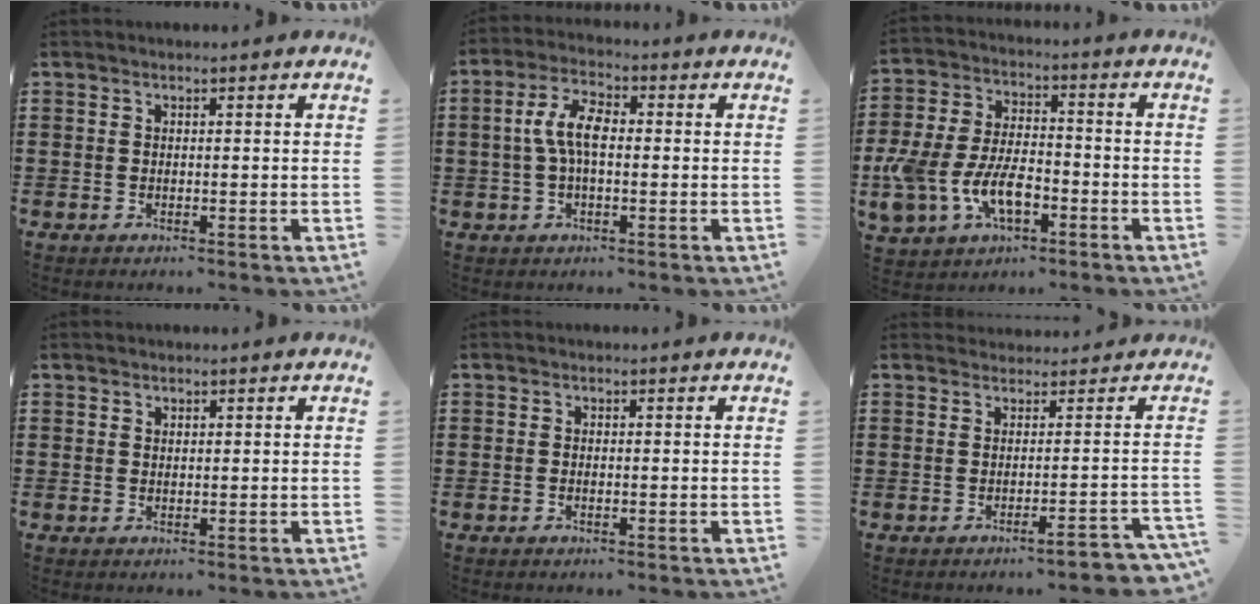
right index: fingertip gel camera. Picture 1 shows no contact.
{"total": 6.2, "force": [0.0, 2.6, 5.6], "torque": [-0.123, 0.003, -0.007]}
{"total": 10.0, "force": [-3.9, 5.5, 7.3], "torque": [-0.176, -0.001, -0.074]}
{"total": 0.9, "force": [0.8, 0.4, 0.0], "torque": [0.000, 0.002, 0.017]}
{"total": 0.0}
{"total": 1.1, "force": [-0.2, 0.4, 1.0], "torque": [-0.013, -0.001, -0.002]}